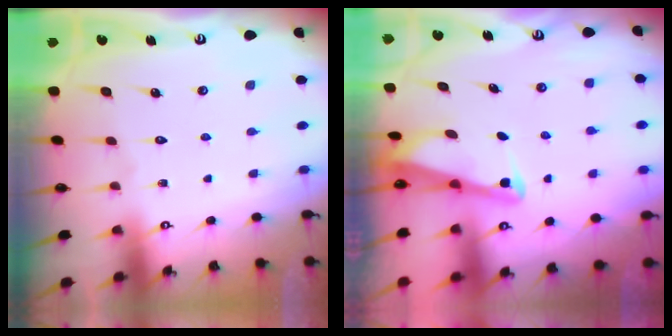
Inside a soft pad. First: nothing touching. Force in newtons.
{"total": 2.8, "press": 2.8, "slide": 0.3}